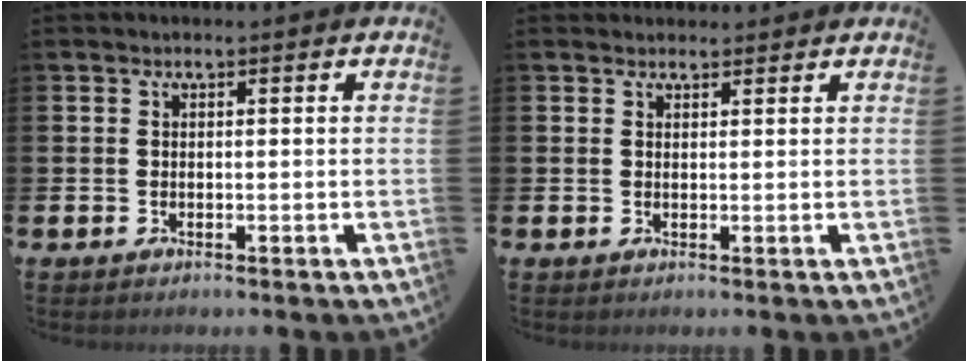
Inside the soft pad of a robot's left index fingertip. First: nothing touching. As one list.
[{"total": 1.2, "force": [1.1, 0.5, 0.0], "torque": [0.009, -0.001, 0.019]}]